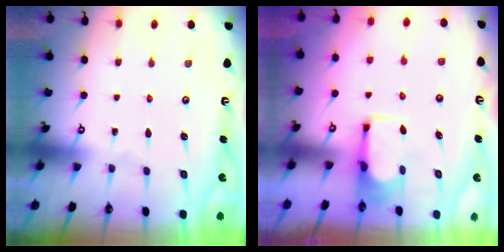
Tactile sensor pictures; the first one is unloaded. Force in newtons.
{"total": 1.9, "press": 1.8, "slide": 0.7}